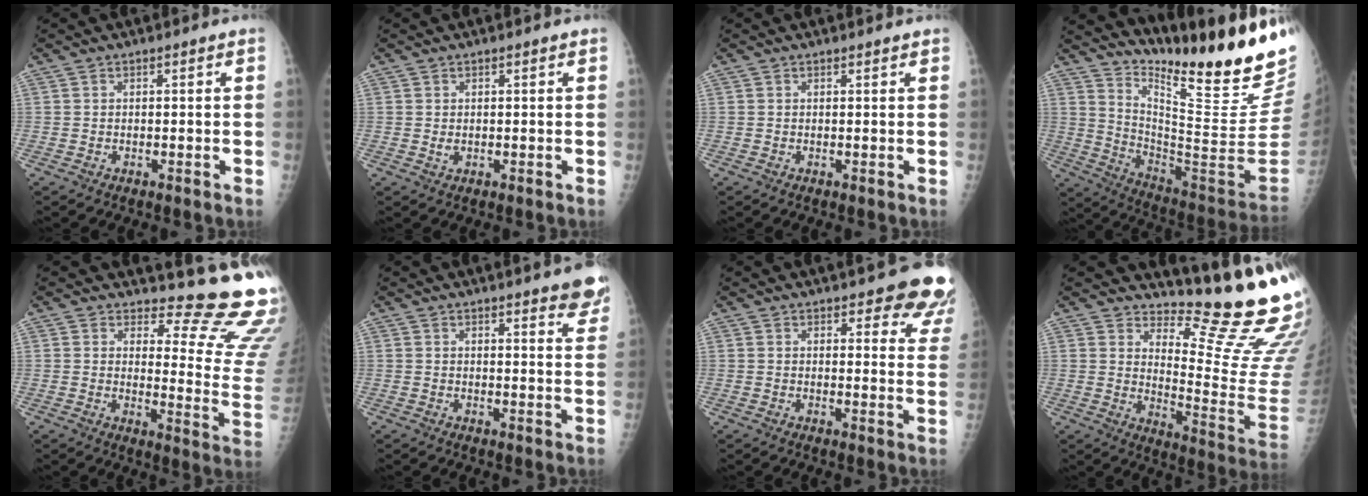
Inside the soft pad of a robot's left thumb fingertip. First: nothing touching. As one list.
[{"total": 1.1, "force": [0.4, 0.5, 0.9], "torque": [-0.016, -0.003, 0.011]}, {"total": 0.6, "force": [0.6, 0.0, 0.2], "torque": [-0.004, -0.002, 0.009]}, {"total": 26.0, "force": [19.7, 2.9, 16.7], "torque": [-0.229, -0.157, 0.299]}, {"total": 15.7, "force": [15.0, 2.1, 4.2], "torque": [-0.019, -0.187, 0.159]}, {"total": 8.1, "force": [6.3, 1.6, 4.9], "torque": [-0.037, -0.028, 0.066]}, {"total": 11.5, "force": [9.0, 3.5, 6.2], "torque": [-0.026, -0.044, 0.088]}, {"total": 18.3, "force": [15.5, 1.9, 9.6], "torque": [-0.110, -0.191, 0.208]}]